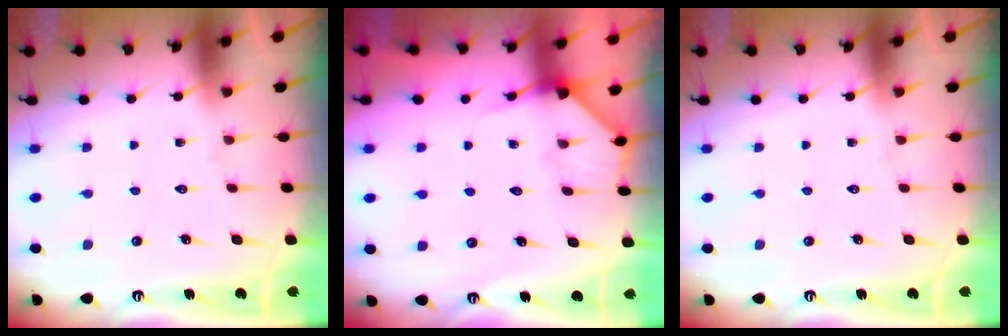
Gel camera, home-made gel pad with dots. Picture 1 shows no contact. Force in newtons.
{"total": 3.4, "press": 3.4, "slide": 0.4}
{"total": 0.0}